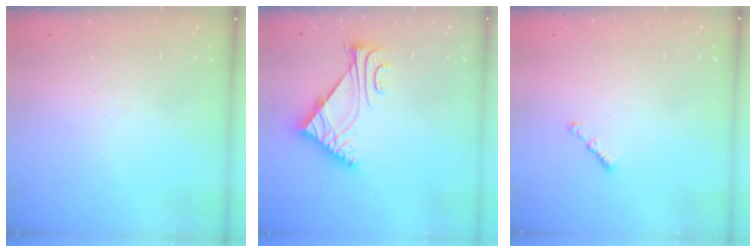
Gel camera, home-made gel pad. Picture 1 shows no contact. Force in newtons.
{"total": 6.5, "press": 6.5, "slide": 0.4}
{"total": 1.1, "press": 1.0, "slide": 0.4}